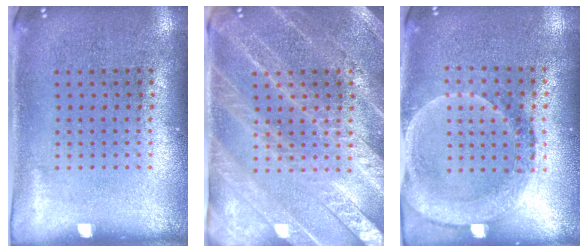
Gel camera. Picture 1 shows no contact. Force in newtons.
{"total": 3.6, "press": 3.4, "slide": 1.4}
{"total": 1.8, "press": 1.6, "slide": 0.8}